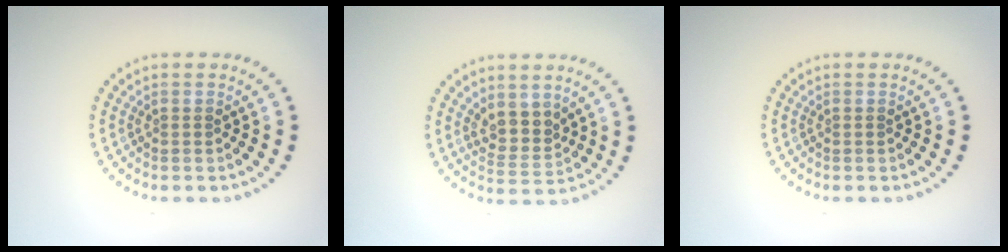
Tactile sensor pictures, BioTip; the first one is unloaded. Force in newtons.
{"total": 2.8, "press": 2.2, "slide": 1.7}
{"total": 0.0}